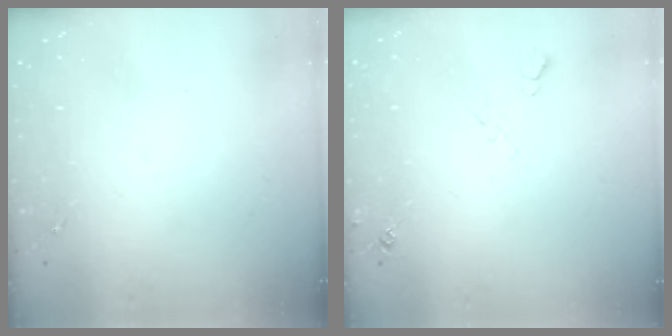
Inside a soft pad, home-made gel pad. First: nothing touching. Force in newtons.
{"total": 6.2, "press": 6.2, "slide": 1.0}